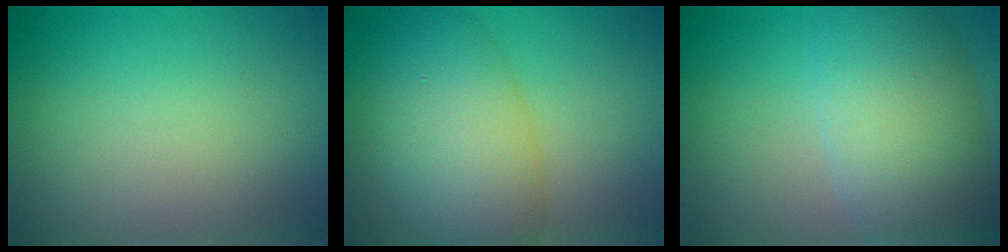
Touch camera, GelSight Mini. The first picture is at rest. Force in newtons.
{"total": 8.4, "press": 8.4, "slide": 0.4}
{"total": 8.5, "press": 8.5, "slide": 0.2}